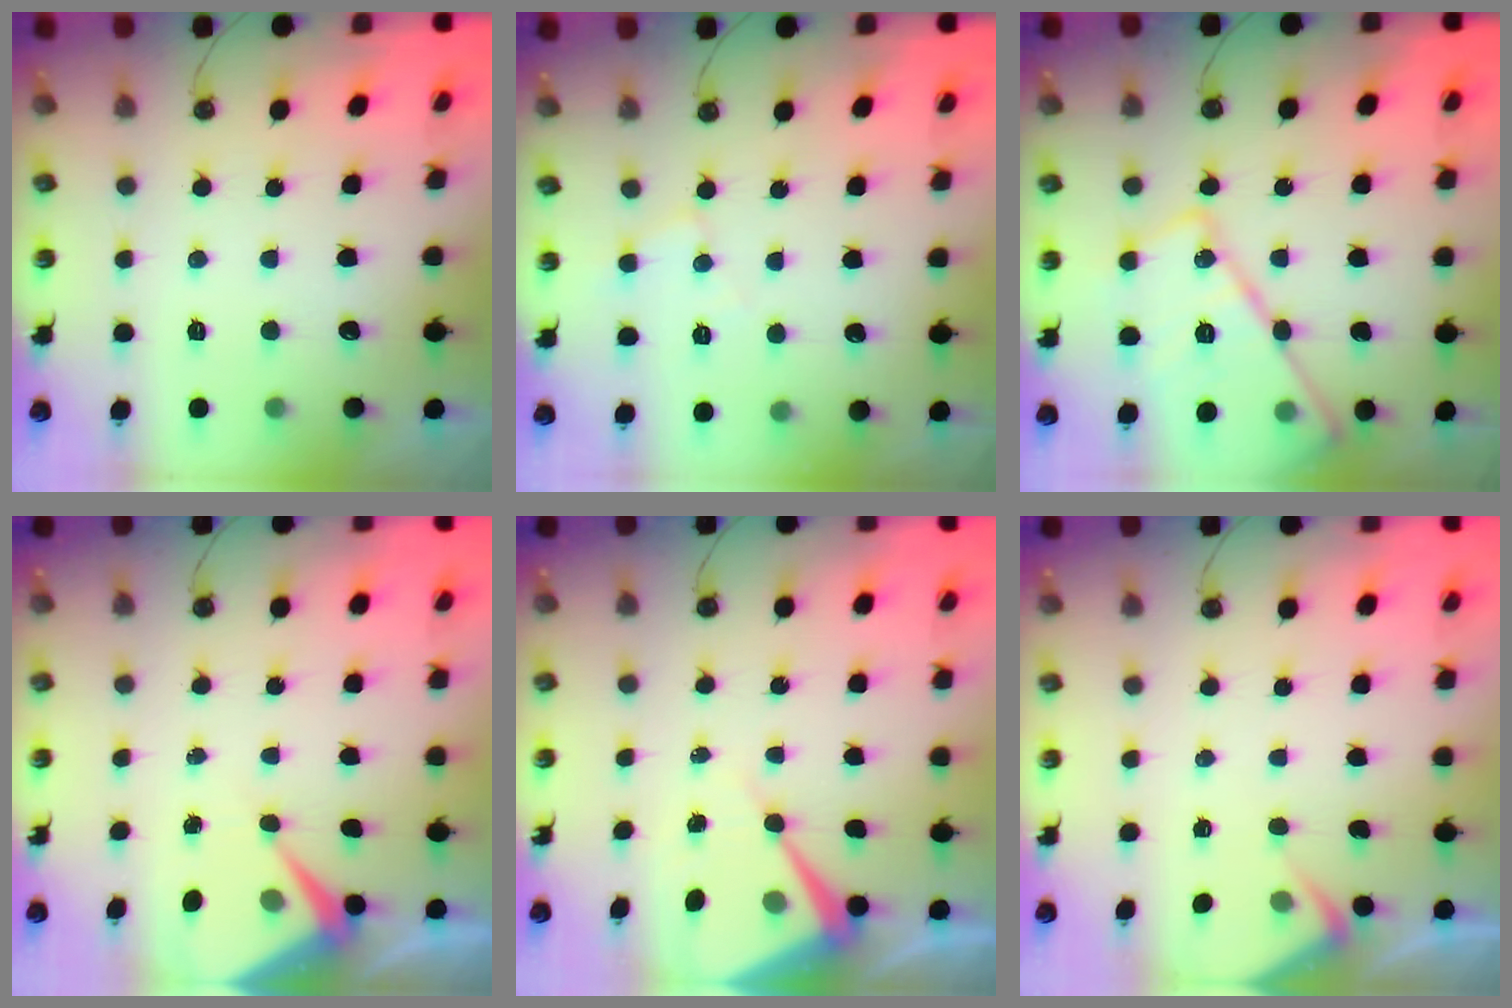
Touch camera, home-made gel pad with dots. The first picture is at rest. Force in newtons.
{"total": 5.6, "press": 5.6, "slide": 0.7}
{"total": 18.1, "press": 18.1, "slide": 1.4}
{"total": 6.3, "press": 6.3, "slide": 0.8}
{"total": 9.4, "press": 9.4, "slide": 0.7}
{"total": 2.8, "press": 2.7, "slide": 0.4}